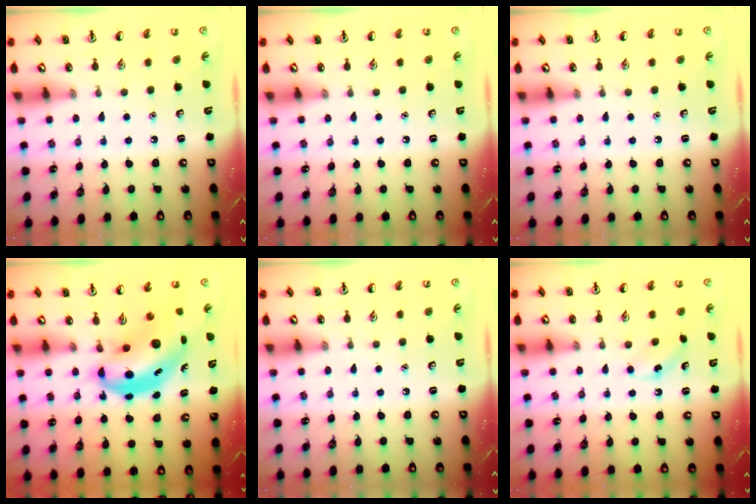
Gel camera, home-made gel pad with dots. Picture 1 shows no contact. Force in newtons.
{"total": 0.0}
{"total": 0.0}
{"total": 7.3, "press": 7.2, "slide": 1.5}
{"total": 0.0}
{"total": 2.6, "press": 2.4, "slide": 0.8}